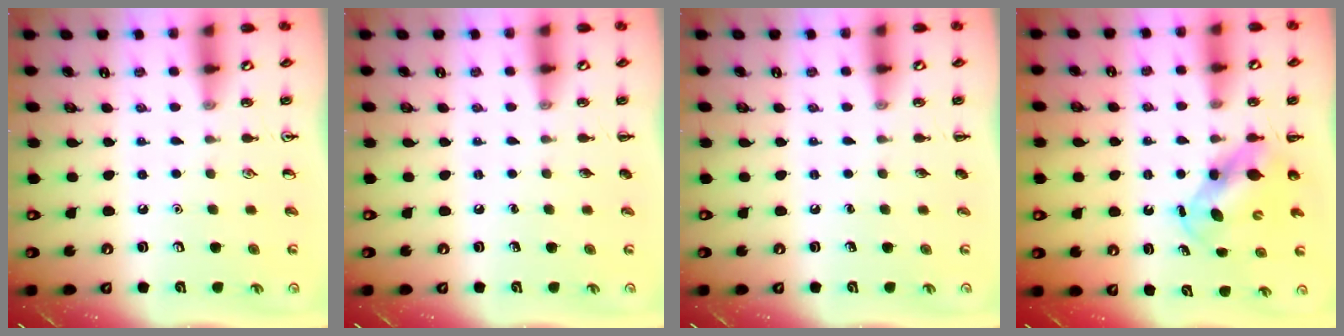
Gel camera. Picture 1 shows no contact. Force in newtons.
{"total": 0.0}
{"total": 0.0}
{"total": 6.3, "press": 6.2, "slide": 1.1}